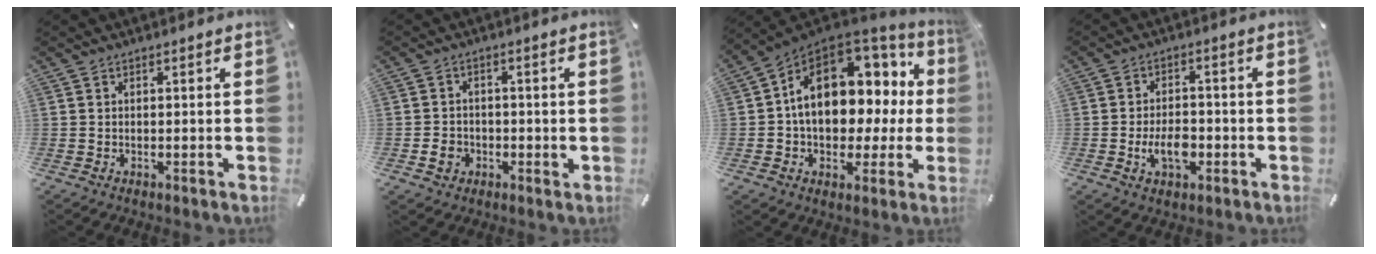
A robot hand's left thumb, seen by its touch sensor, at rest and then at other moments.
{"total": 4.0, "force": [-1.1, 3.5, 1.7], "torque": [-0.027, -0.001, -0.022]}
{"total": 16.2, "force": [2.8, 11.5, 11.0], "torque": [-0.154, -0.016, 0.050]}
{"total": 7.2, "force": [-2.1, 4.4, 5.3], "torque": [-0.112, 0.006, -0.038]}